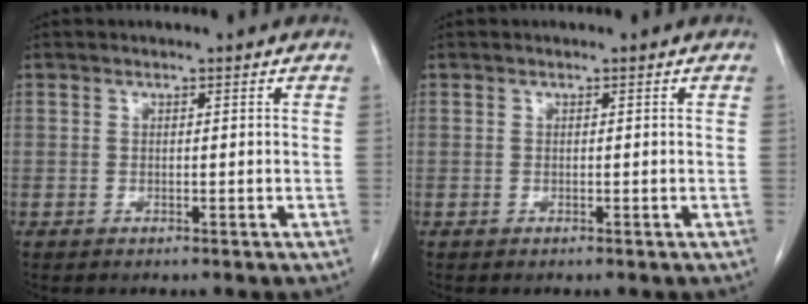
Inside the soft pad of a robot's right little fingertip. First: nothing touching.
{"total": 0.0}